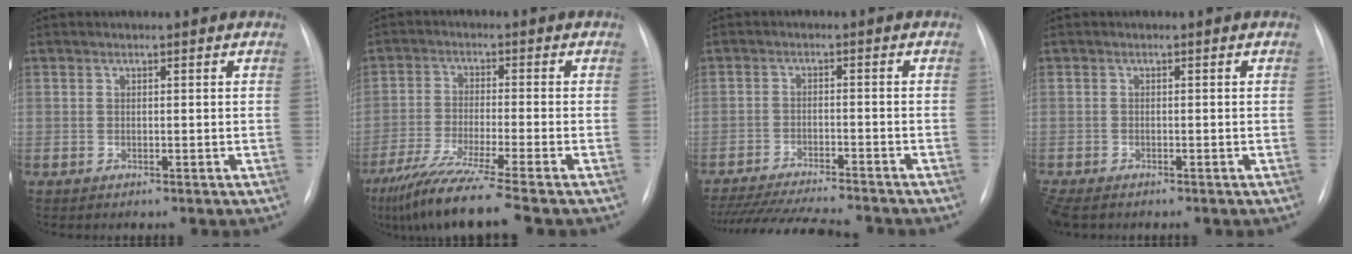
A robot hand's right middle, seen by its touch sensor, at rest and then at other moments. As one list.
[{"total": 12.3, "force": [-9.4, -1.5, 7.7], "torque": [-0.134, -0.049, -0.158]}, {"total": 15.5, "force": [-14.1, 1.3, 6.4], "torque": [-0.116, -0.026, -0.209]}, {"total": 4.2, "force": [-3.2, 1.8, 2.1], "torque": [-0.040, -0.010, -0.053]}]